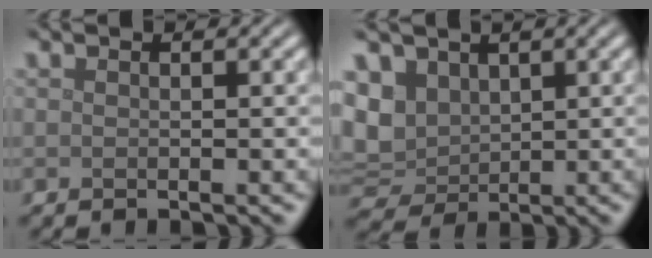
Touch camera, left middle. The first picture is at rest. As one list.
[{"total": 4.8, "force": [1.5, 3.8, 2.5], "torque": [-0.066, 0.002, 0.024]}]